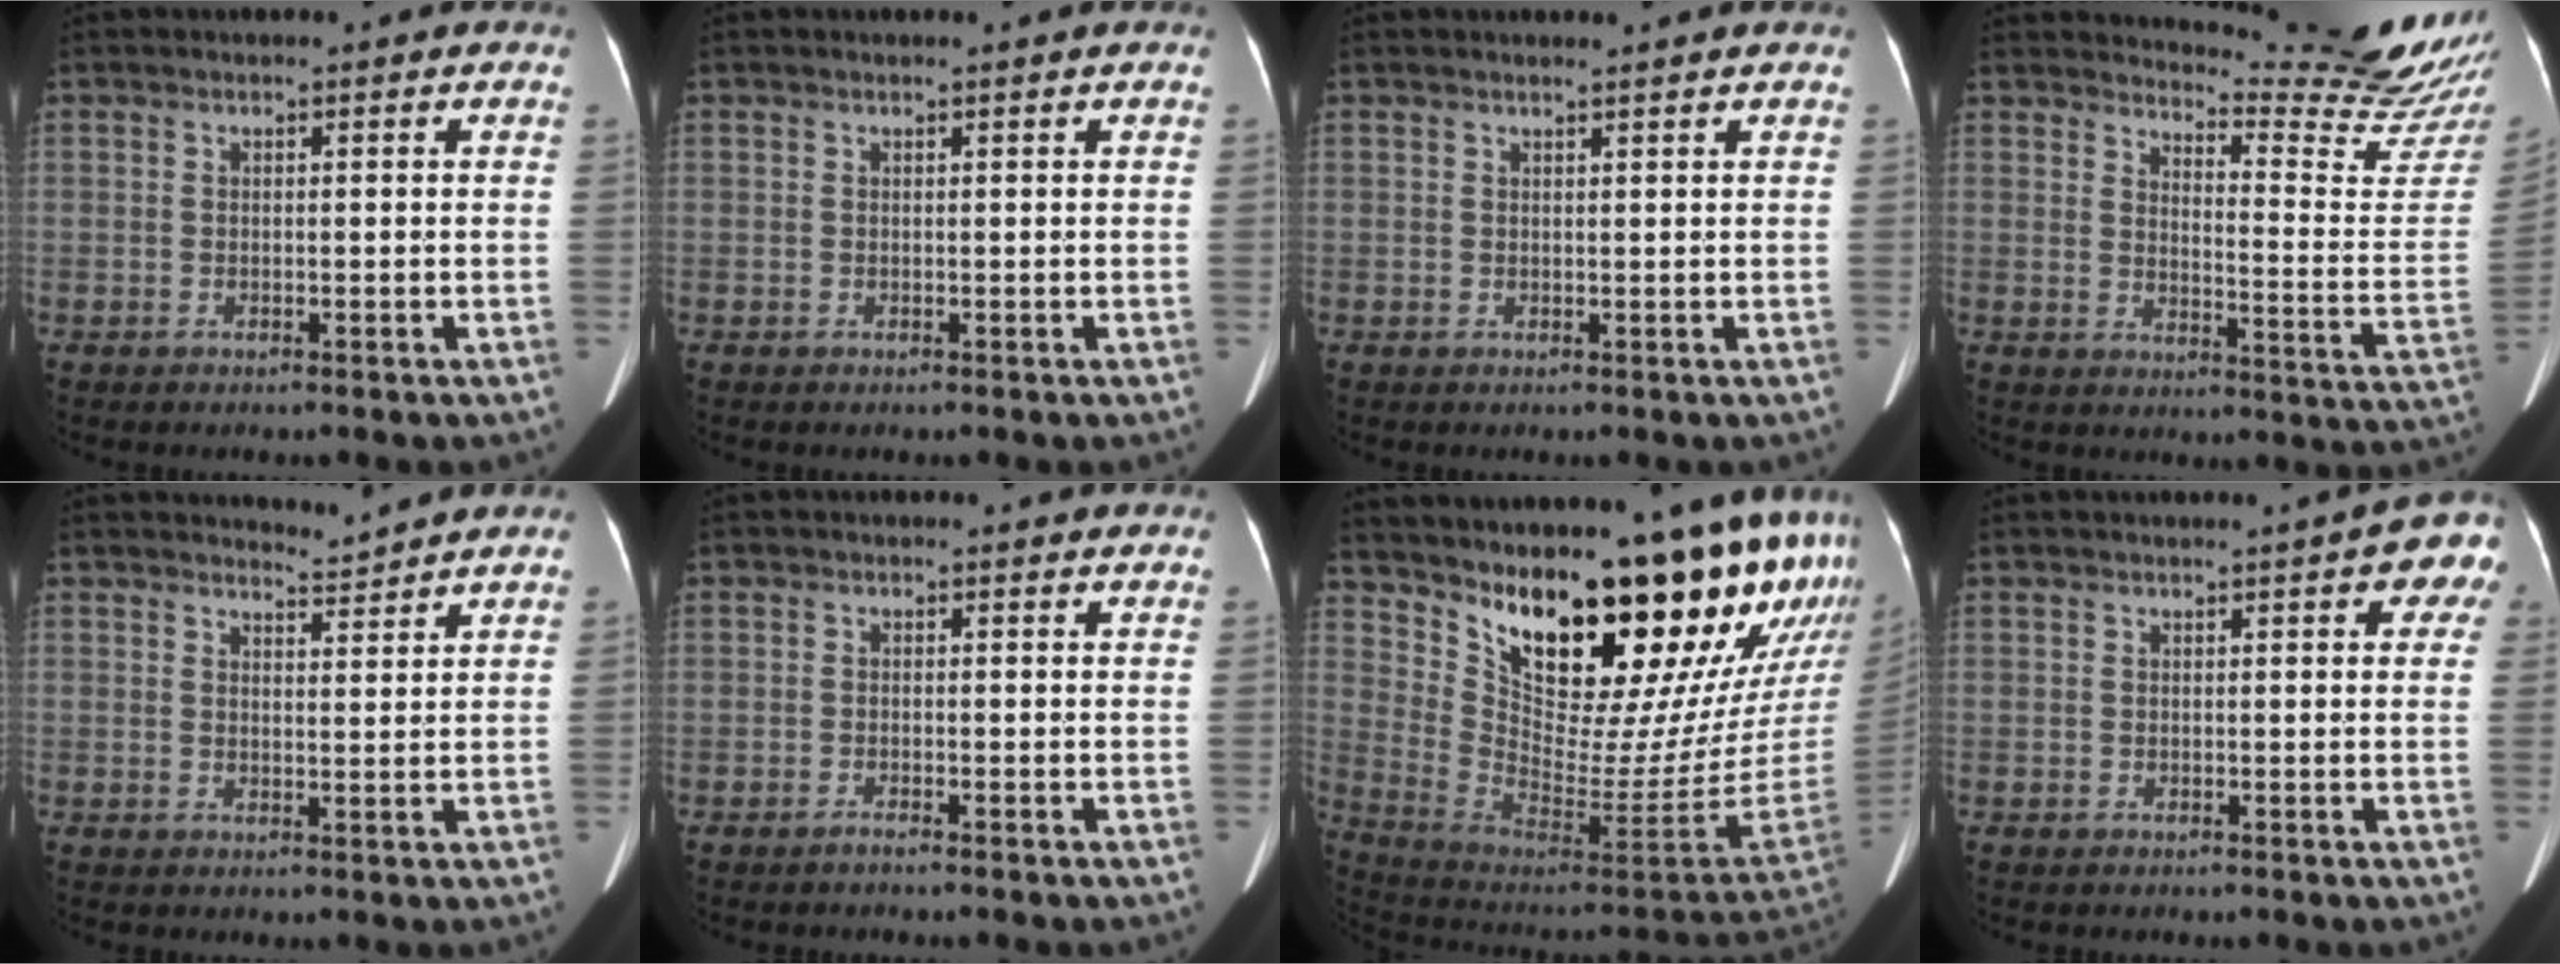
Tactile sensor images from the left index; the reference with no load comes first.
{"total": 1.1, "force": [1.0, -0.2, 0.4], "torque": [-0.005, -0.005, 0.011]}
{"total": 1.8, "force": [1.7, -0.3, 0.4], "torque": [-0.005, -0.011, 0.020]}
{"total": 18.6, "force": [18.1, -1.2, 4.3], "torque": [-0.070, -0.164, 0.207]}
{"total": 2.5, "force": [2.3, -0.4, -0.7], "torque": [0.002, -0.026, 0.036]}
{"total": 0.6, "force": [-0.1, 0.1, 0.6], "torque": [-0.012, 0.004, -0.008]}
{"total": 27.2, "force": [21.6, 4.1, 16.1], "torque": [-0.264, -0.118, 0.305]}
{"total": 7.0, "force": [3.7, 1.7, 5.6], "torque": [-0.053, -0.001, 0.033]}